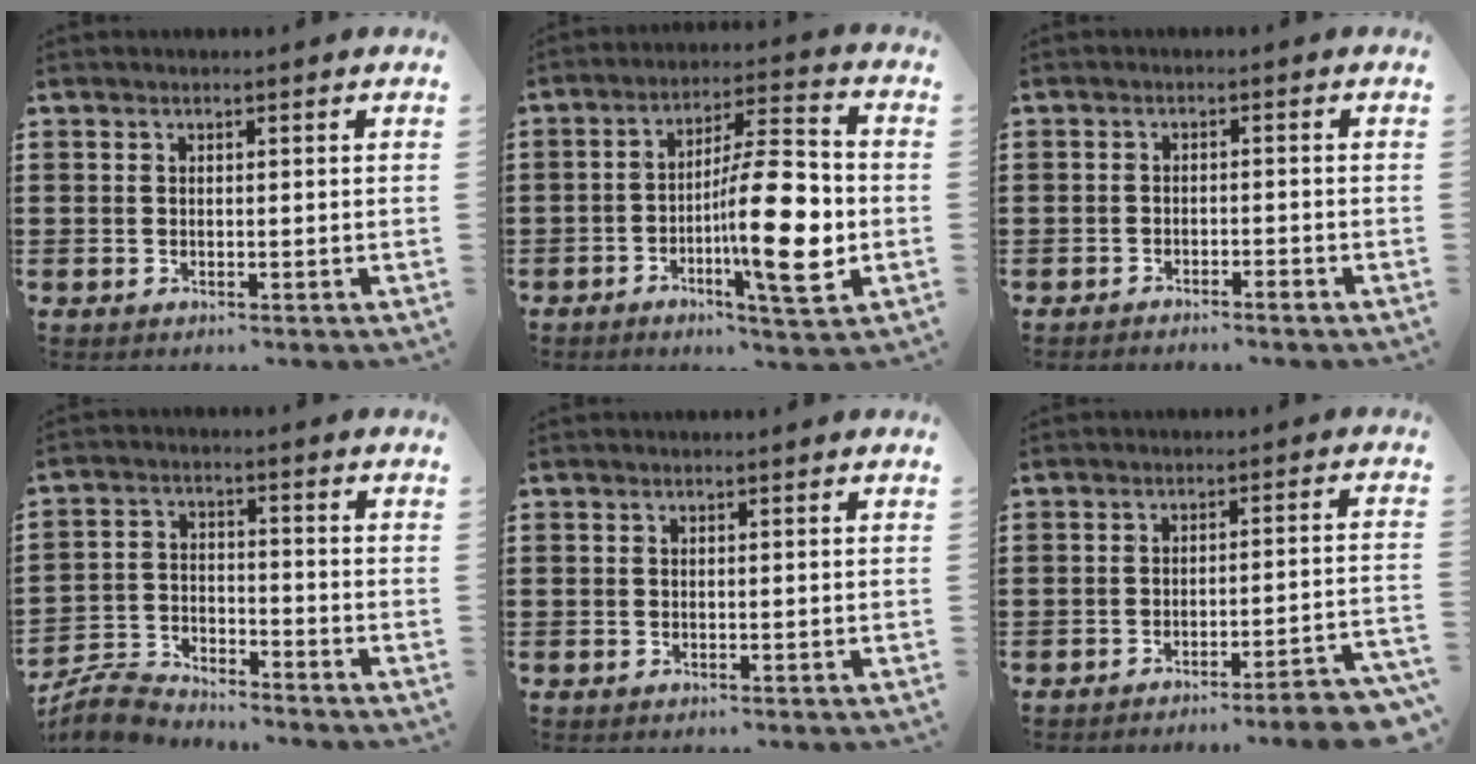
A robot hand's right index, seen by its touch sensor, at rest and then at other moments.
{"total": 14.4, "force": [-2.3, 3.8, 13.7], "torque": [-0.208, -0.008, -0.043]}
{"total": 1.5, "force": [-1.5, 0.1, 0.0], "torque": [-0.006, 0.005, -0.032]}
{"total": 6.0, "force": [-5.8, 1.2, 0.8], "torque": [-0.029, 0.011, -0.120]}
{"total": 0.0}
{"total": 4.1, "force": [-3.6, -0.5, 1.9], "torque": [-0.033, -0.015, -0.073]}